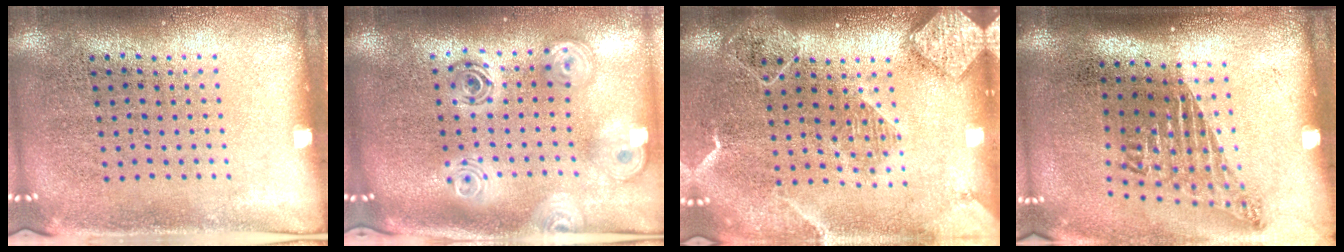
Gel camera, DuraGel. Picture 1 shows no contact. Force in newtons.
{"total": 2.5, "press": 1.9, "slide": 1.7}
{"total": 2.3, "press": 1.9, "slide": 1.2}
{"total": 1.7, "press": 1.1, "slide": 1.3}